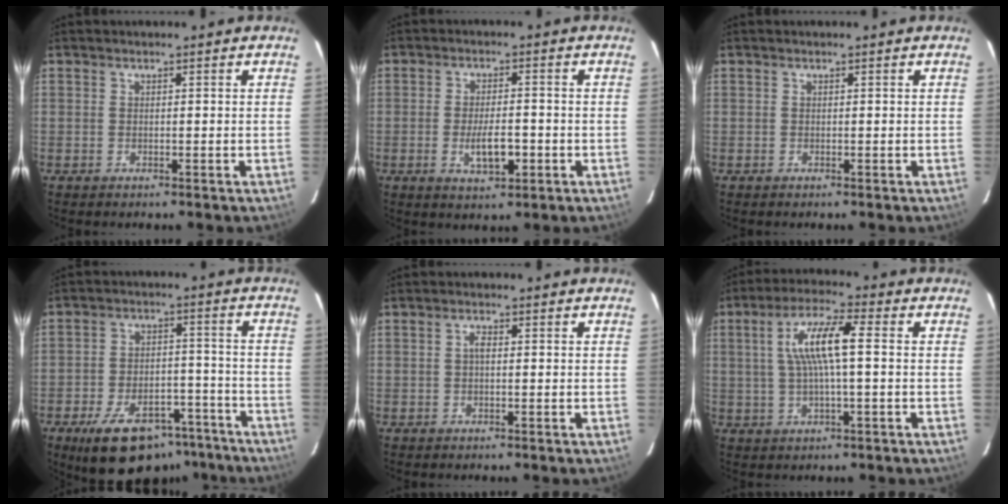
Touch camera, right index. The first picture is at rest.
{"total": 6.2, "force": [-1.9, 2.3, 5.4], "torque": [-0.103, -0.010, -0.027]}
{"total": 0.0}
{"total": 18.7, "force": [-13.5, 8.9, 9.4], "torque": [-0.173, 0.011, -0.179]}
{"total": 1.1, "force": [0.0, 0.5, 1.0], "torque": [-0.020, 0.005, -0.003]}
{"total": 8.9, "force": [0.9, 1.2, 8.8], "torque": [-0.166, 0.011, 0.018]}